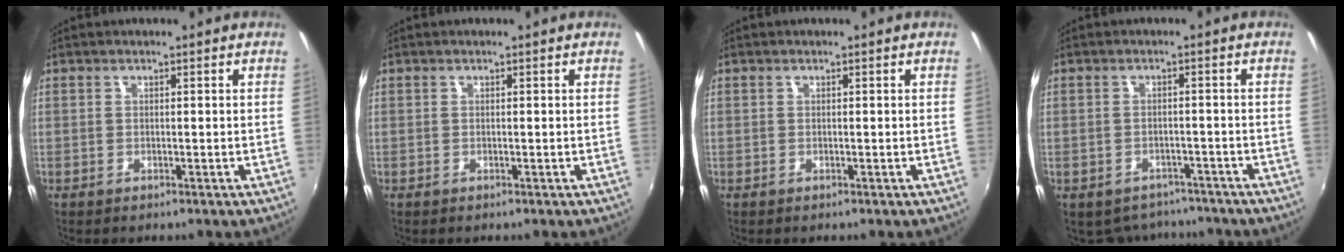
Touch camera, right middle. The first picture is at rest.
{"total": 0.0}
{"total": 0.0}
{"total": 8.2, "force": [-6.8, 4.2, 2.1], "torque": [-0.054, -0.004, -0.087]}